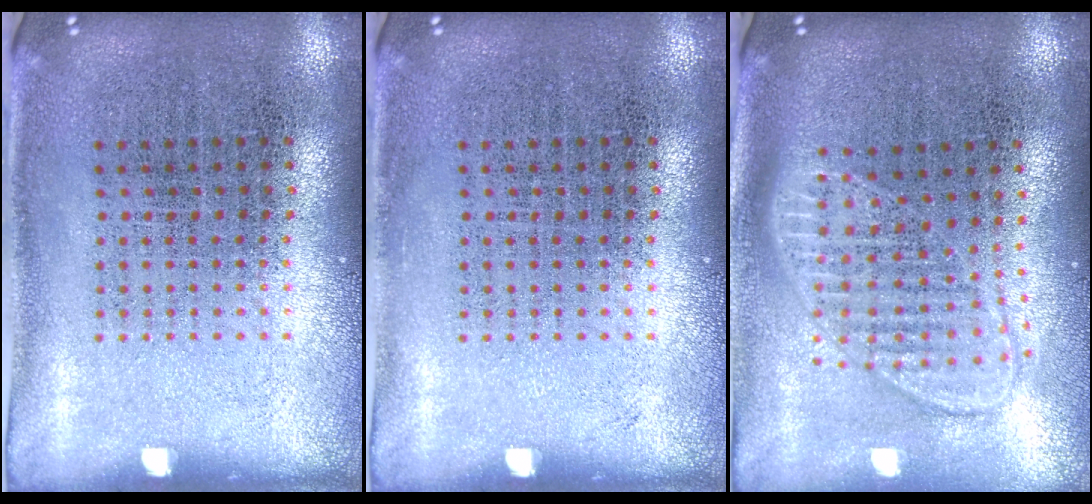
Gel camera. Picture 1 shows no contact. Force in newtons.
{"total": 0.0}
{"total": 1.8, "press": 1.5, "slide": 1.0}